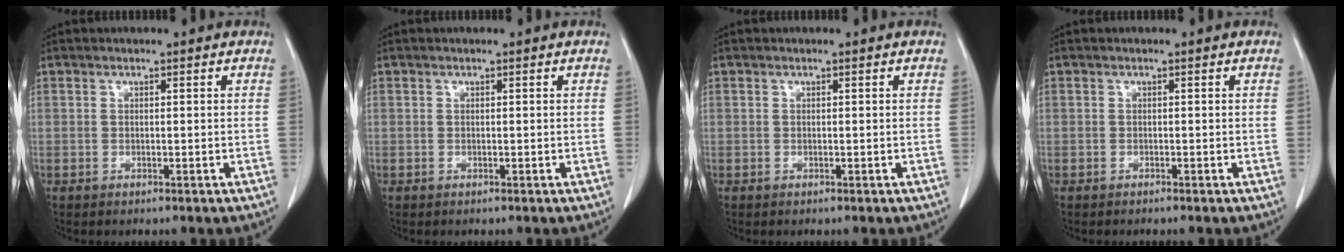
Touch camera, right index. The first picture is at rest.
{"total": 0.0}
{"total": 0.0}
{"total": 0.0}